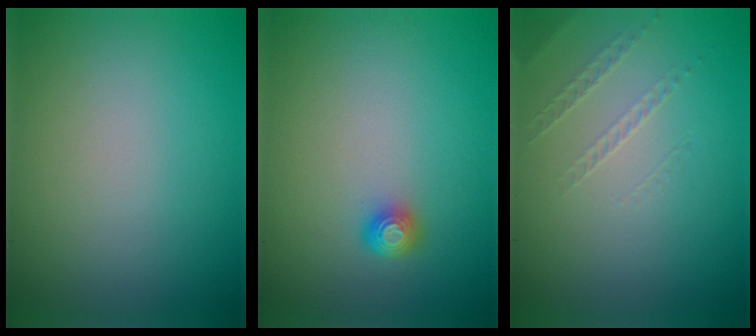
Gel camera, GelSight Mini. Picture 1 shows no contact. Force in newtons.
{"total": 1.7, "press": 1.3, "slide": 1.2}
{"total": 1.0, "press": 0.4, "slide": 0.9}